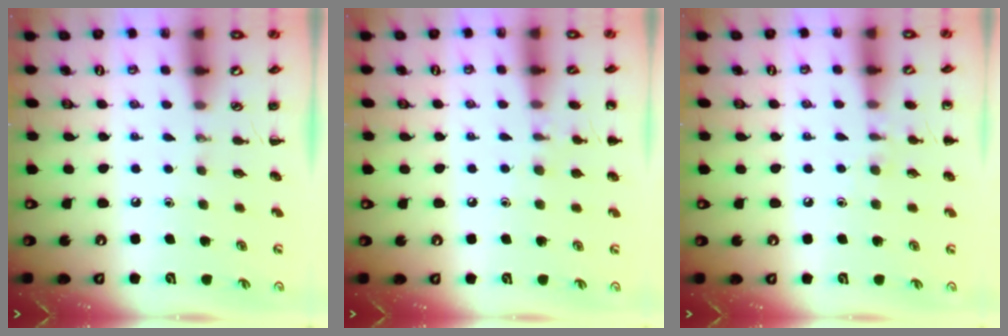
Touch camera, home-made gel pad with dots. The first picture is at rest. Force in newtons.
{"total": 6.5, "press": 6.3, "slide": 1.7}
{"total": 6.7, "press": 6.4, "slide": 2.0}